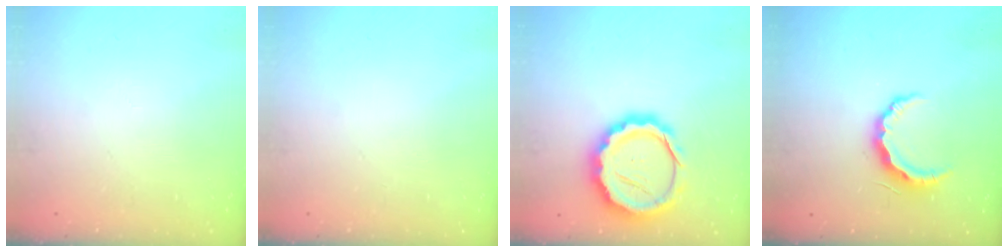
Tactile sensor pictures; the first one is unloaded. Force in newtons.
{"total": 0.0}
{"total": 16.2, "press": 15.8, "slide": 3.6}
{"total": 8.5, "press": 8.4, "slide": 0.9}